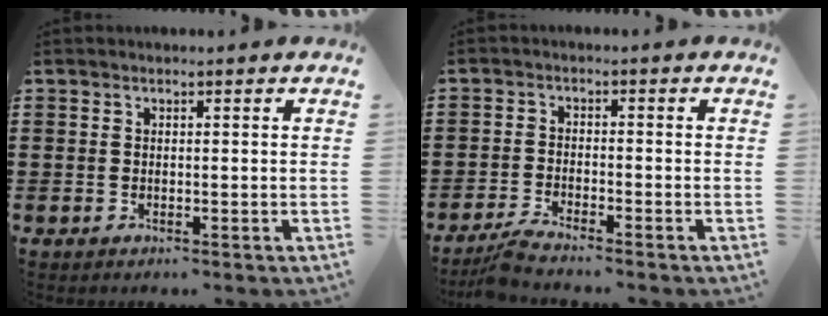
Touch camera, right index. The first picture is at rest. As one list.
[{"total": 2.8, "force": [-2.7, -0.3, 0.6], "torque": [-0.026, -0.003, -0.059]}]